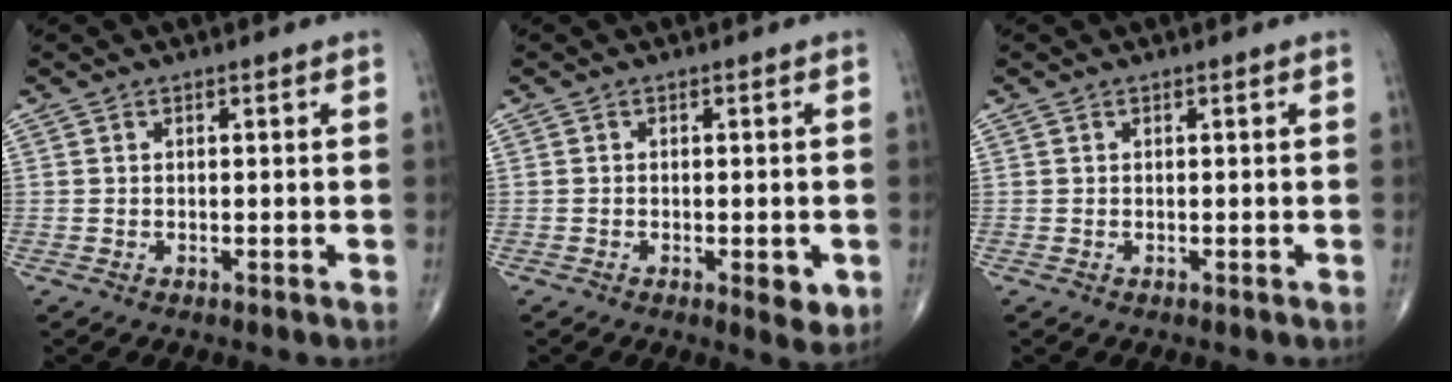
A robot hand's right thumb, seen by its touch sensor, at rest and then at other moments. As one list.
[{"total": 3.8, "force": [-1.1, 1.5, 3.3], "torque": [-0.037, -0.006, -0.012]}, {"total": 0.0}]